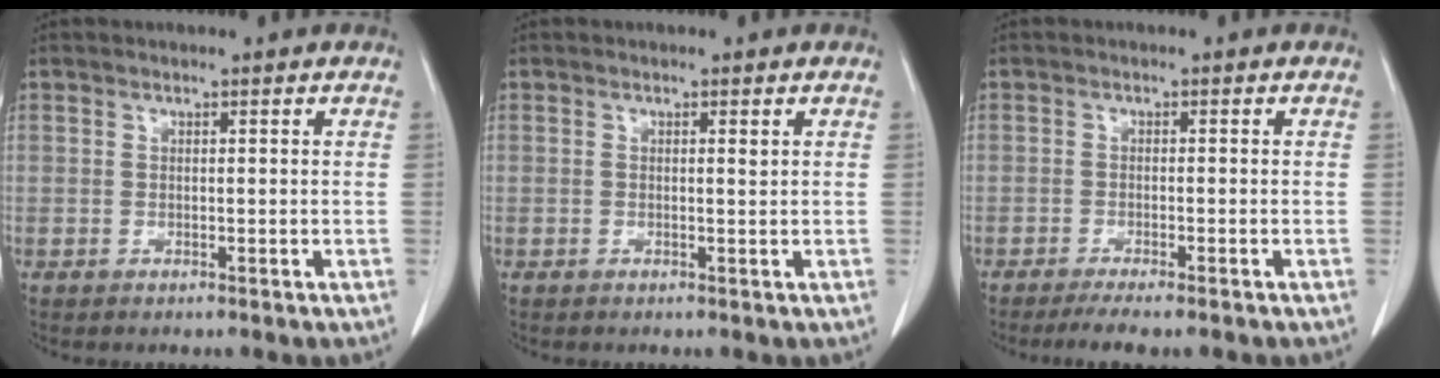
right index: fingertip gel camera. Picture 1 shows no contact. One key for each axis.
{"total": 0.7, "fx": 0.2, "fy": 0.0, "fz": 0.6, "tx": -0.013, "ty": 0.000, "tz": 0.002}
{"total": 5.2, "fx": -4.3, "fy": 0.3, "fz": 3.0, "tx": -0.036, "ty": -0.010, "tz": -0.064}